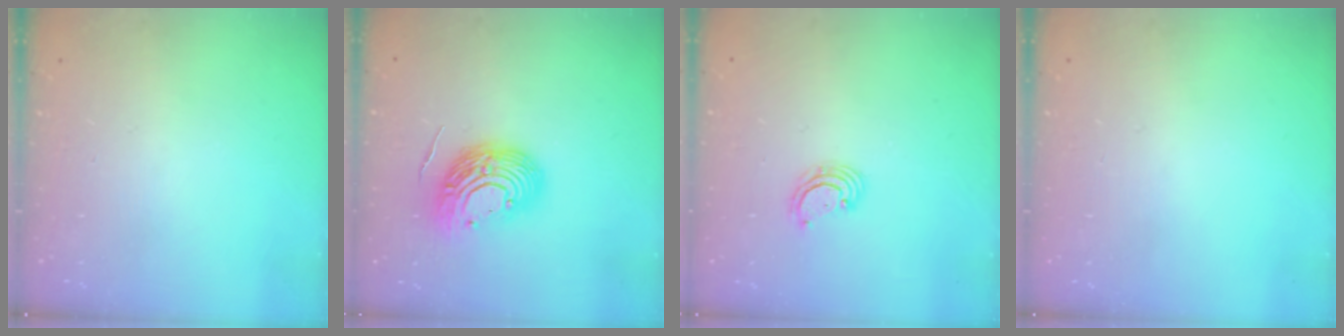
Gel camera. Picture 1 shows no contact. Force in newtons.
{"total": 13.7, "press": 13.6, "slide": 1.8}
{"total": 2.6, "press": 2.6, "slide": 0.2}
{"total": 0.0}